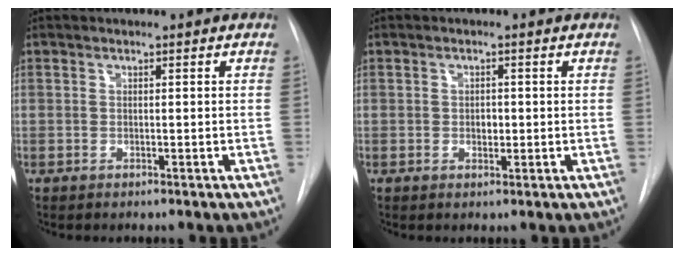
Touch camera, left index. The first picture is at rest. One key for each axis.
{"total": 1.8, "fx": -1.2, "fy": 0.9, "fz": 0.8, "tx": -0.012, "ty": -0.004, "tz": -0.017}